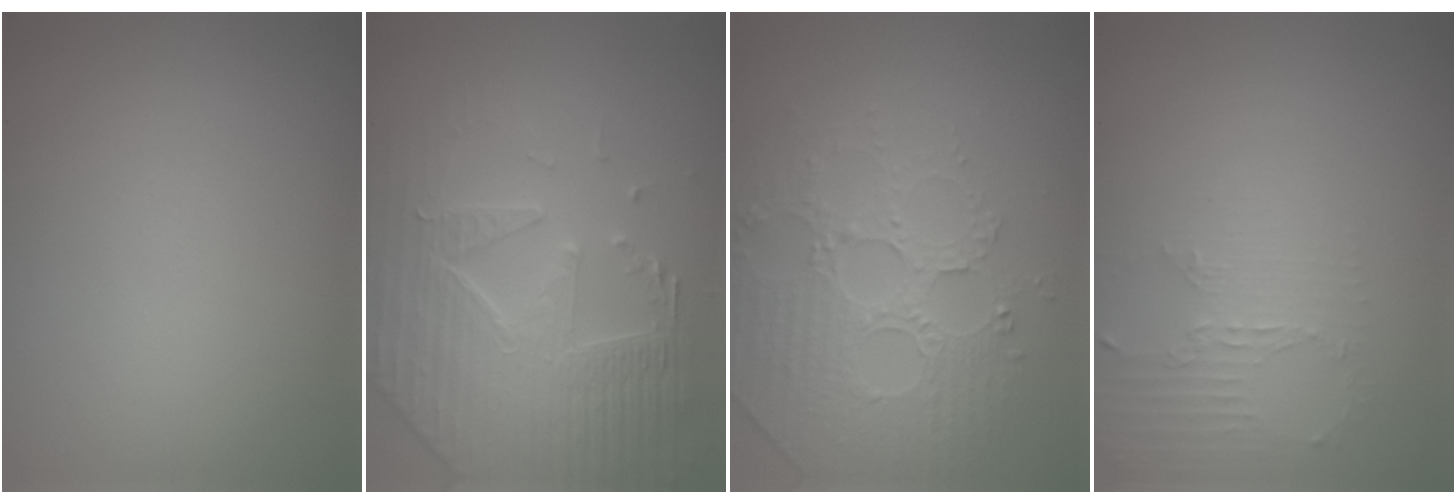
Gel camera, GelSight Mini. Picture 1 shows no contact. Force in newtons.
{"total": 6.8, "press": 5.5, "slide": 4.0}
{"total": 4.2, "press": 4.0, "slide": 1.3}
{"total": 2.2, "press": 1.6, "slide": 1.5}